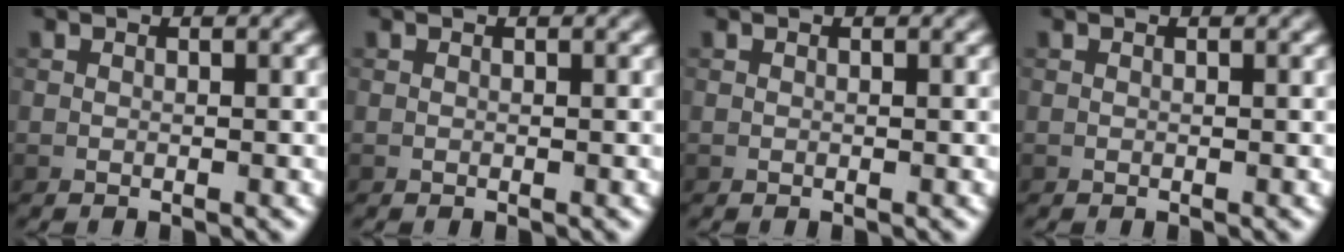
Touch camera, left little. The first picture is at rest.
{"total": 0.0}
{"total": 0.0}
{"total": 0.0}